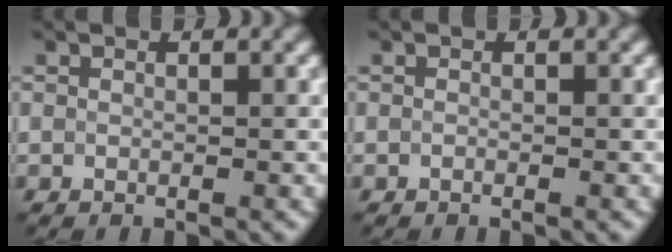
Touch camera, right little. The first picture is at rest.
{"total": 0.7, "force": [-0.7, 0.0, 0.0], "torque": [0.005, -0.006, -0.010]}